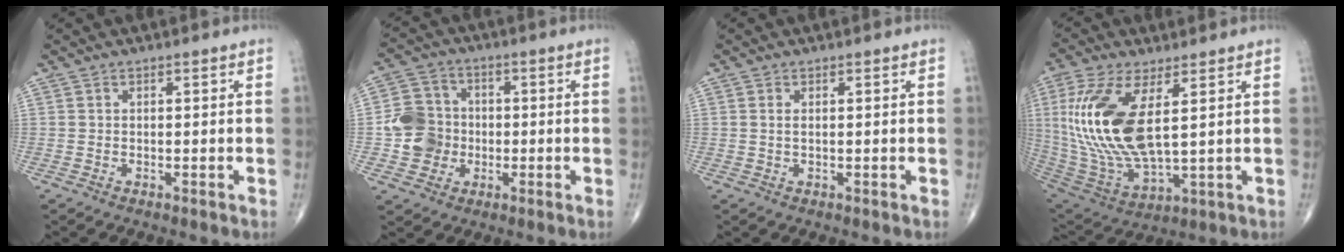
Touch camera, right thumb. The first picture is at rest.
{"total": 8.8, "force": [-1.3, 8.1, 3.1], "torque": [-0.031, 0.016, -0.028]}
{"total": 0.8, "force": [0.2, 0.2, 0.7], "torque": [-0.020, 0.000, 0.005]}
{"total": 19.6, "force": [4.1, 7.9, 17.5], "torque": [-0.384, -0.028, 0.090]}